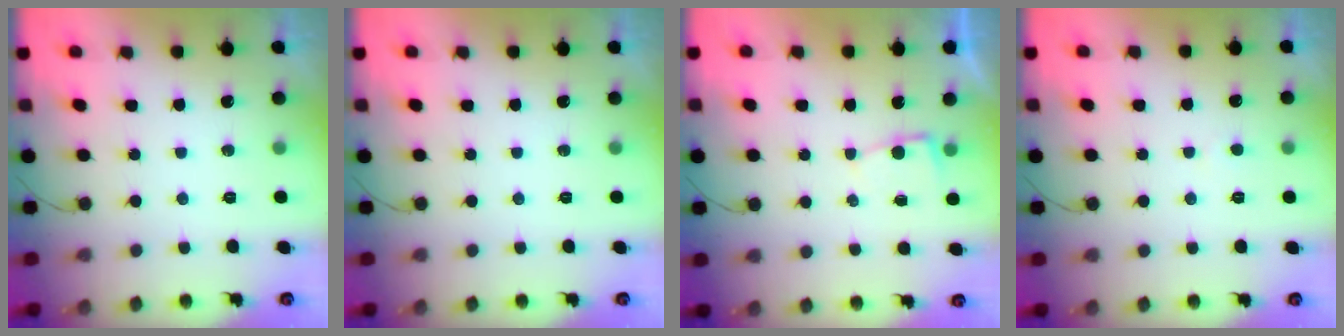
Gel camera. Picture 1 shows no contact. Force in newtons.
{"total": 0.0}
{"total": 2.3, "press": 2.3, "slide": 0.3}
{"total": 2.6, "press": 2.6, "slide": 0.3}